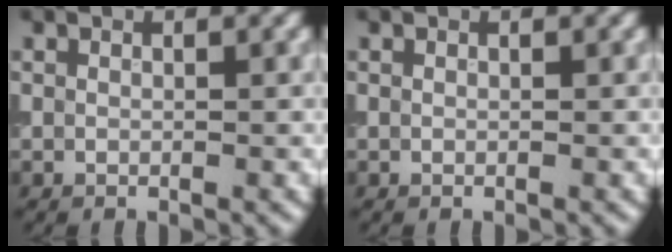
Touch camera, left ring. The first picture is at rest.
{"total": 0.0}